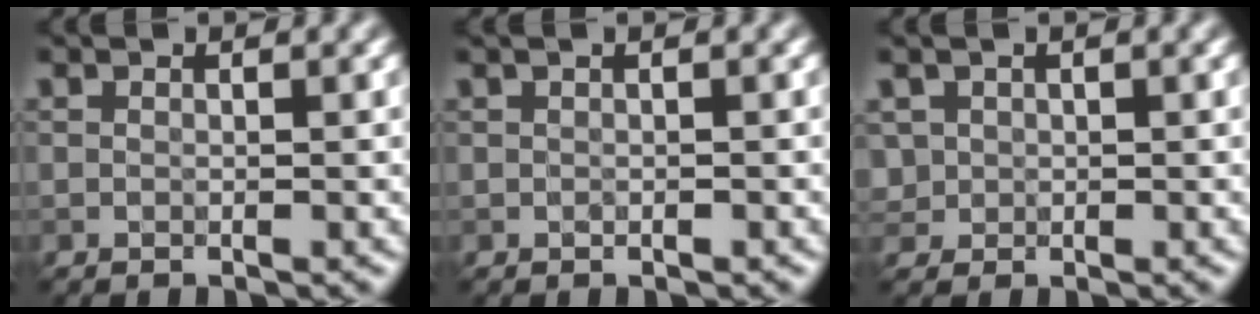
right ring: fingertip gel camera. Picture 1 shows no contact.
{"total": 0.7, "force": [0.2, 0.3, 0.6], "torque": [-0.014, -0.001, 0.001]}
{"total": 1.6, "force": [0.3, 1.5, 0.4], "torque": [-0.004, -0.003, 0.009]}